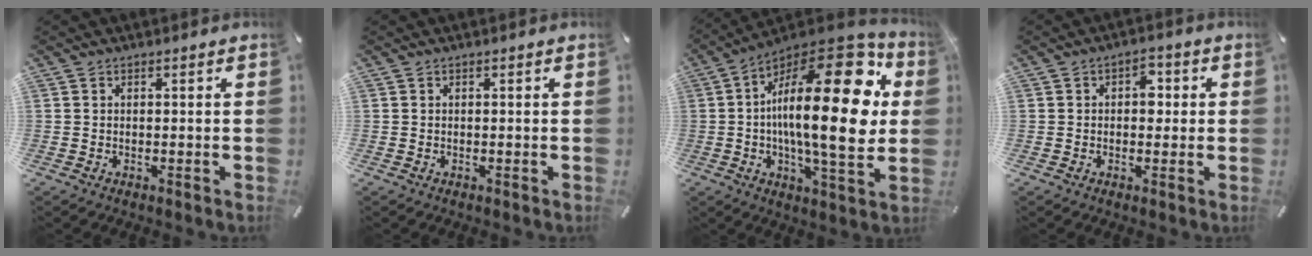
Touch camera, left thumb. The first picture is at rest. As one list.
[{"total": 0.0}, {"total": 28.9, "force": [4.1, 10.4, 26.6], "torque": [-0.433, -0.037, 0.056]}, {"total": 3.8, "force": [0.3, 2.6, 2.8], "torque": [-0.024, 0.001, -0.005]}]